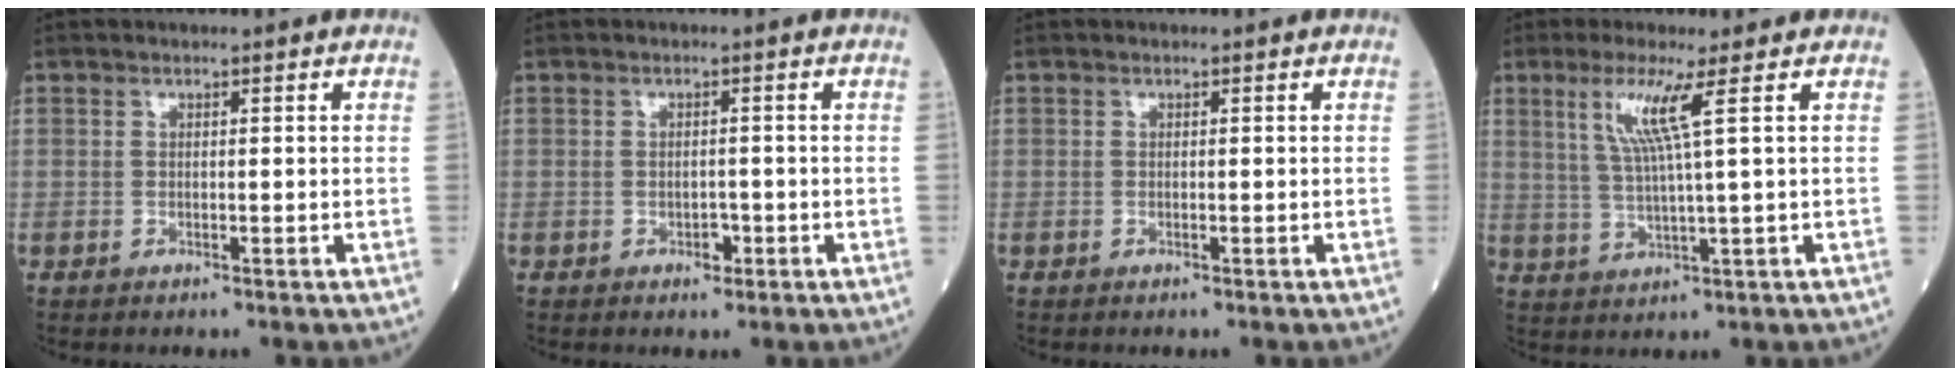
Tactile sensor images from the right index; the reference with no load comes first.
{"total": 1.6, "force": [-0.6, 1.0, 1.1], "torque": [-0.017, 0.001, -0.006]}
{"total": 0.0}
{"total": 6.2, "force": [2.5, -1.2, 5.6], "torque": [-0.114, -0.004, 0.054]}